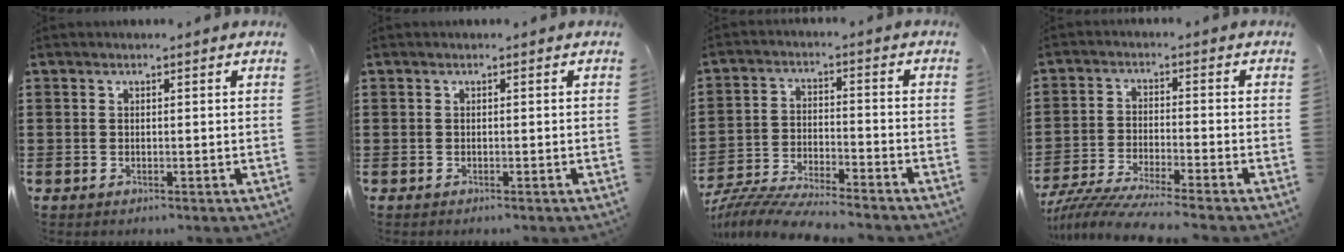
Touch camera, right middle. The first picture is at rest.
{"total": 0.0}
{"total": 7.1, "force": [-6.9, 0.0, 1.7], "torque": [-0.041, -0.006, -0.136]}
{"total": 6.0, "force": [-5.6, -0.4, 2.0], "torque": [-0.051, -0.022, -0.112]}